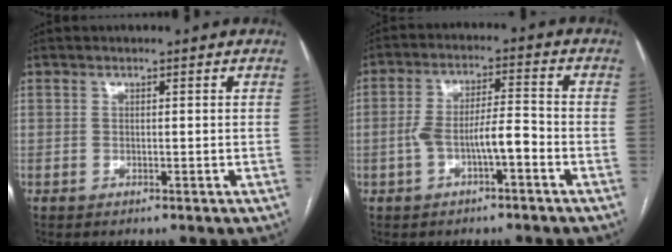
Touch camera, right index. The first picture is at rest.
{"total": 6.7, "force": [-2.4, 1.6, 6.0], "torque": [-0.118, 0.024, -0.038]}